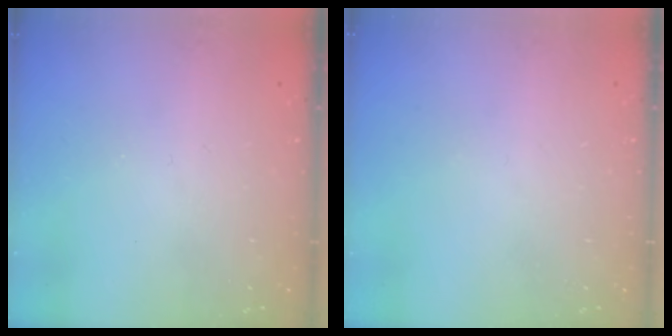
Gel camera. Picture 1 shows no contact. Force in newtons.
{"total": 0.0}